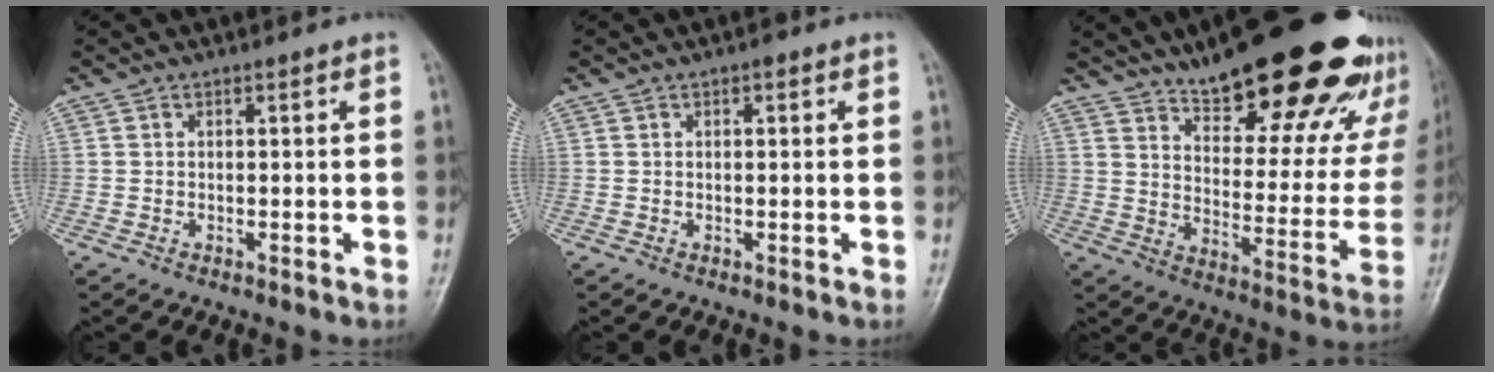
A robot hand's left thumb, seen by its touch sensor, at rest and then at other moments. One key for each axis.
{"total": 0.8, "fx": 0.4, "fy": 0.4, "fz": 0.5, "tx": -0.006, "ty": 0.001, "tz": 0.001}
{"total": 29.3, "fx": 21.3, "fy": 9.3, "fz": 17.8, "tx": -0.214, "ty": -0.092, "tz": 0.292}